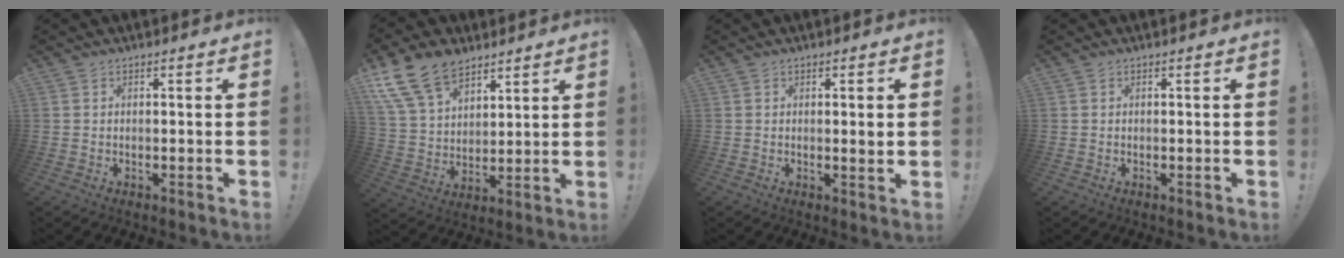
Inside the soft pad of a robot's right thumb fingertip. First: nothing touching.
{"total": 16.0, "force": [10.8, 9.4, 7.2], "torque": [-0.139, -0.058, 0.209]}
{"total": 1.9, "force": [0.3, -0.3, 1.9], "torque": [-0.028, -0.004, 0.001]}
{"total": 0.0}